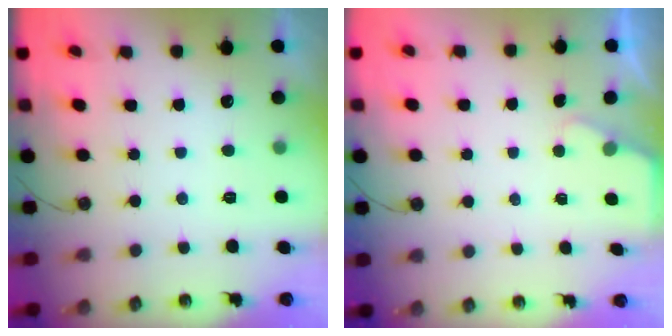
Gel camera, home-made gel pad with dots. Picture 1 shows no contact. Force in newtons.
{"total": 1.5, "press": 1.5, "slide": 0.3}